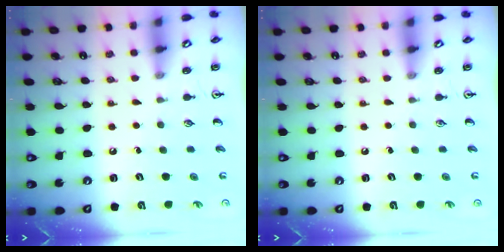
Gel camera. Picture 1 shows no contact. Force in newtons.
{"total": 0.0}